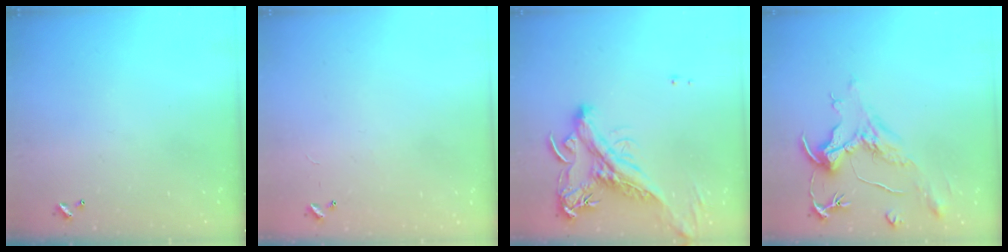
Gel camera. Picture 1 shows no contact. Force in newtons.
{"total": 7.2, "press": 7.2, "slide": 0.5}
{"total": 4.2, "press": 3.8, "slide": 1.6}
{"total": 2.0, "press": 1.5, "slide": 1.3}